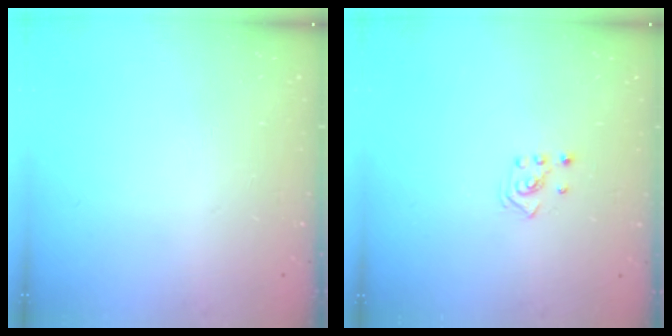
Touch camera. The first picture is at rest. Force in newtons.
{"total": 2.1, "press": 1.9, "slide": 0.8}